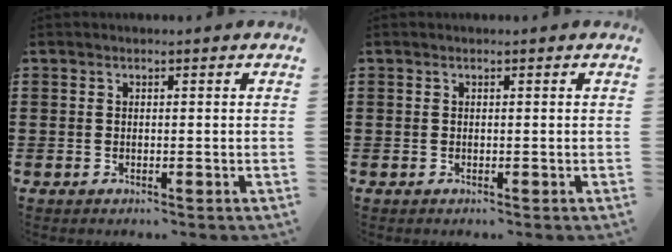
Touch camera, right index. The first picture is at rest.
{"total": 0.0}